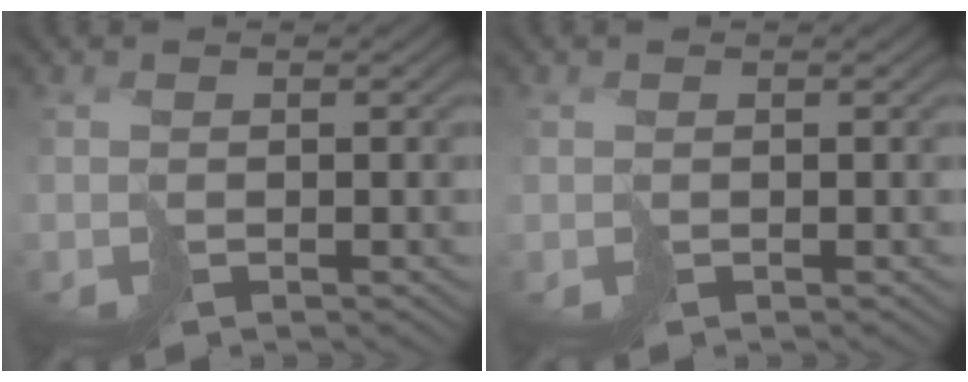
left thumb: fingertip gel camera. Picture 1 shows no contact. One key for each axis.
{"total": 0.0}